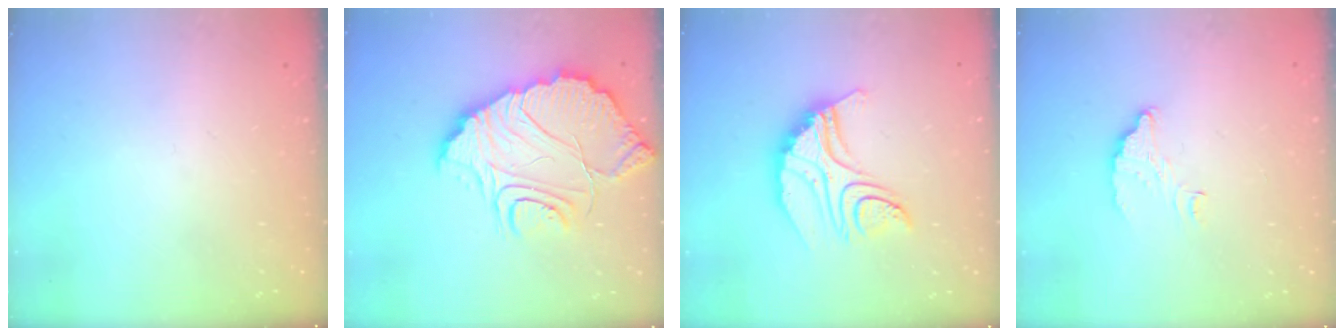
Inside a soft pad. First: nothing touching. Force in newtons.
{"total": 14.7, "press": 14.7, "slide": 1.3}
{"total": 12.3, "press": 12.2, "slide": 1.0}
{"total": 4.5, "press": 4.5, "slide": 0.1}